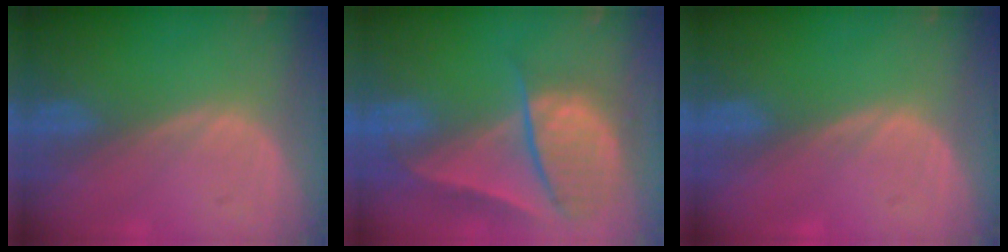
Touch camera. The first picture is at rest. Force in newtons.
{"total": 9.6, "press": 8.2, "slide": 4.9}
{"total": 0.0}